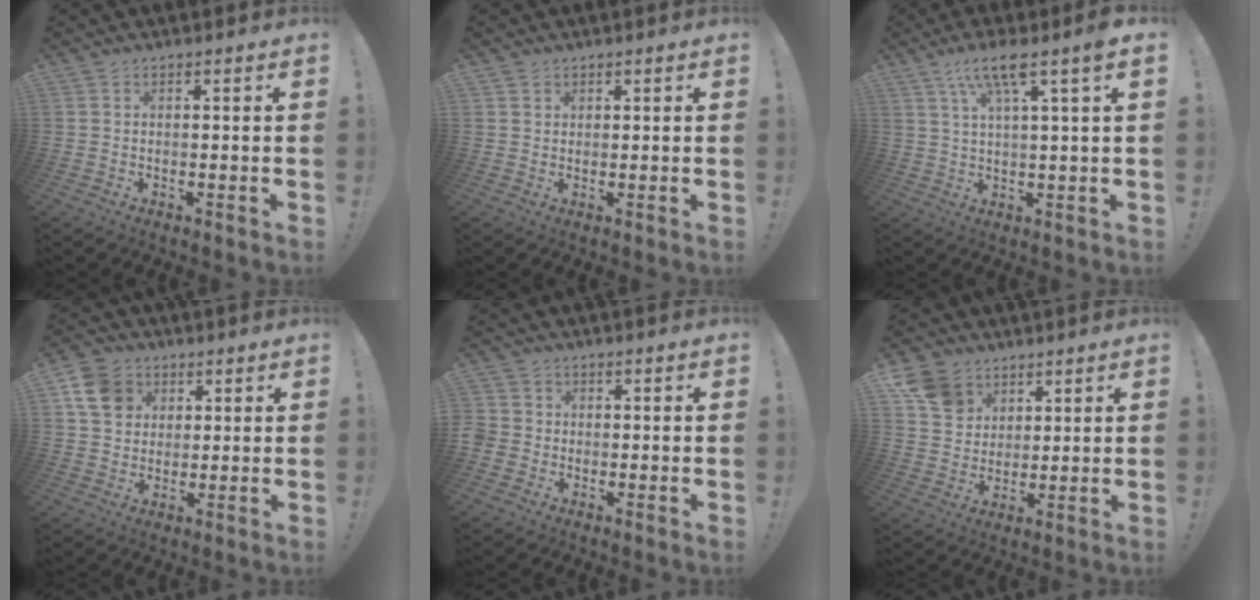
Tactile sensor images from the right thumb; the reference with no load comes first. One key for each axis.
{"total": 1.3, "fx": 0.9, "fy": 1.0, "fz": 0.0, "tx": 0.001, "ty": -0.003, "tz": 0.016}
{"total": 9.2, "fx": 4.5, "fy": 1.1, "fz": 7.9, "tx": -0.138, "ty": -0.013, "tz": 0.075}
{"total": 10.8, "fx": 4.2, "fy": 9.1, "fz": 4.2, "tx": -0.056, "ty": -0.014, "tz": 0.085}
{"total": 3.6, "fx": -1.0, "fy": 3.3, "fz": 1.1, "tx": -0.020, "ty": 0.007, "tz": -0.019}
{"total": 10.6, "fx": 5.8, "fy": 8.1, "fz": 3.6, "tx": -0.055, "ty": -0.027, "tz": 0.118}